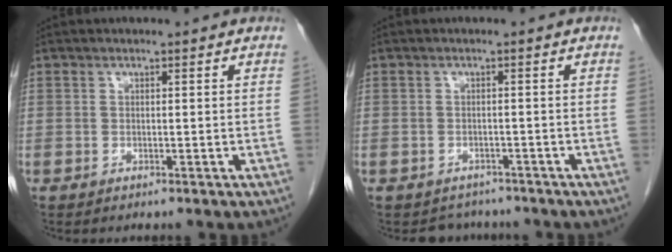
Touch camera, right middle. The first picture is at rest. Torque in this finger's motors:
{"motor_torque": [0.01, 0.01, 0.00, 0.00]}